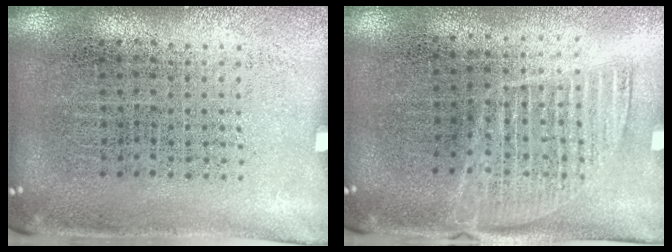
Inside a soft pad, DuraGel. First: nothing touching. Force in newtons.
{"total": 1.3, "press": 1.1, "slide": 0.6}